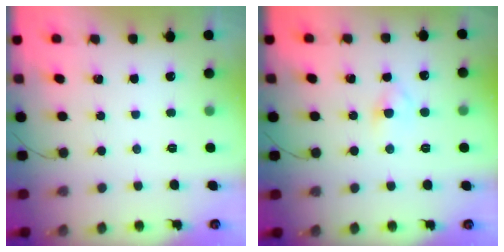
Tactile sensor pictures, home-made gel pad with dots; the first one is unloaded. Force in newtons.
{"total": 2.8, "press": 2.7, "slide": 0.8}